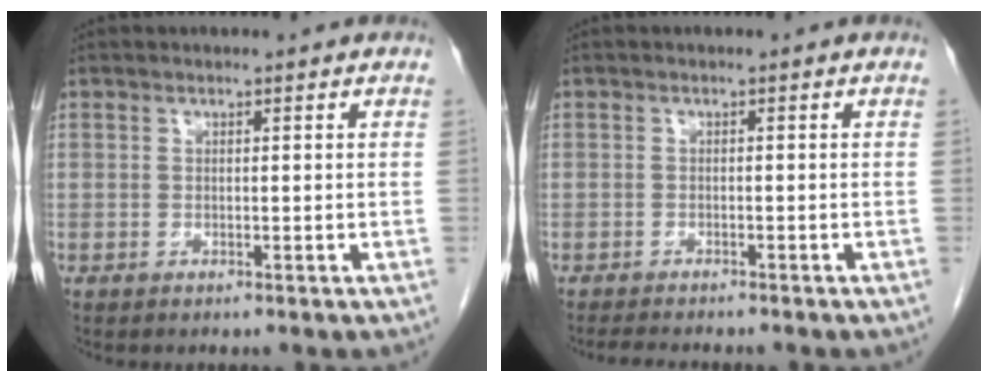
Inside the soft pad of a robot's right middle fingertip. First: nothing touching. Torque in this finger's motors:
{"motor_torque": [0.05, -0.03, 0.00, 0.00]}